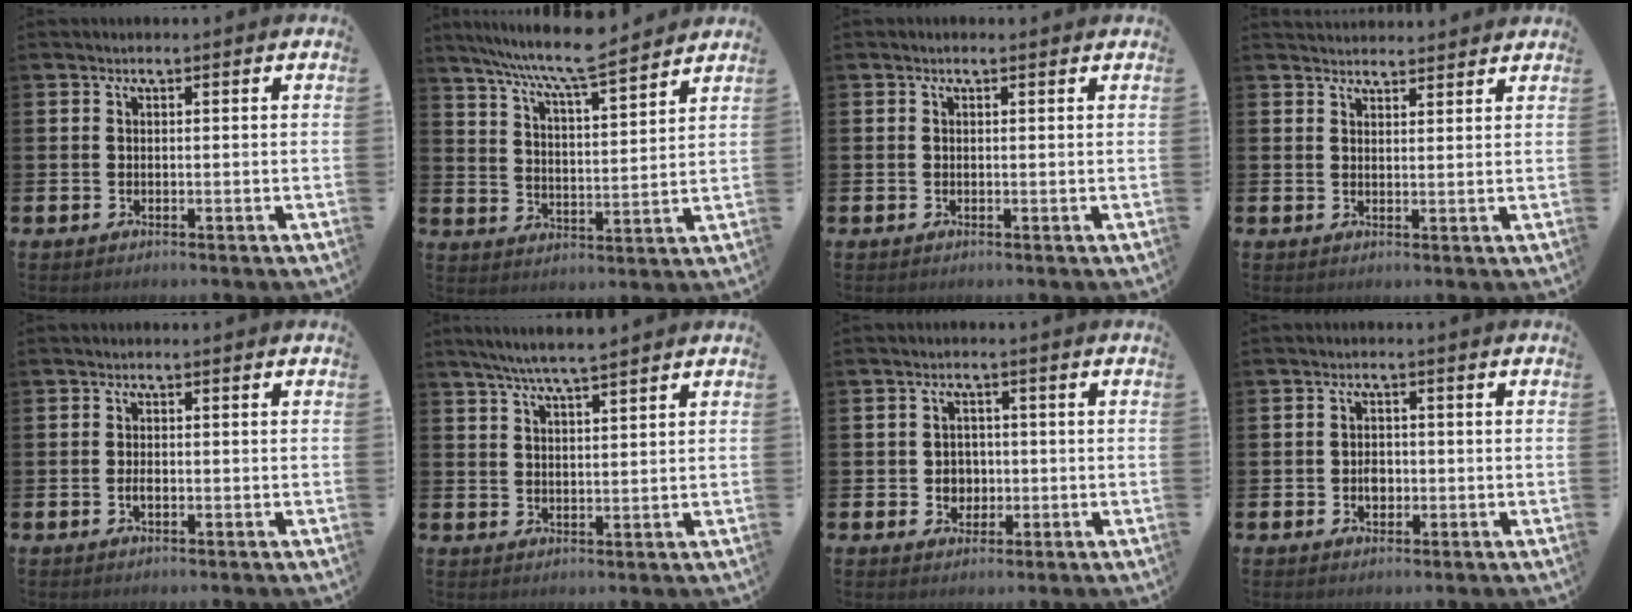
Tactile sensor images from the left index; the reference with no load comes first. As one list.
[{"total": 8.4, "force": [7.8, 0.2, 3.0], "torque": [-0.081, -0.051, 0.137]}, {"total": 0.0}, {"total": 2.7, "force": [2.6, 0.5, -0.1], "torque": [0.006, -0.015, 0.047]}, {"total": 1.3, "force": [-0.4, 0.6, 1.0], "torque": [-0.026, 0.005, -0.008]}, {"total": 5.3, "force": [4.9, 0.0, 2.0], "torque": [-0.049, -0.014, 0.086]}, {"total": 2.8, "force": [-0.2, 2.6, 1.0], "torque": [-0.011, 0.001, -0.013]}, {"total": 2.3, "force": [-0.5, 1.7, 1.4], "torque": [-0.010, -0.001, -0.015]}]